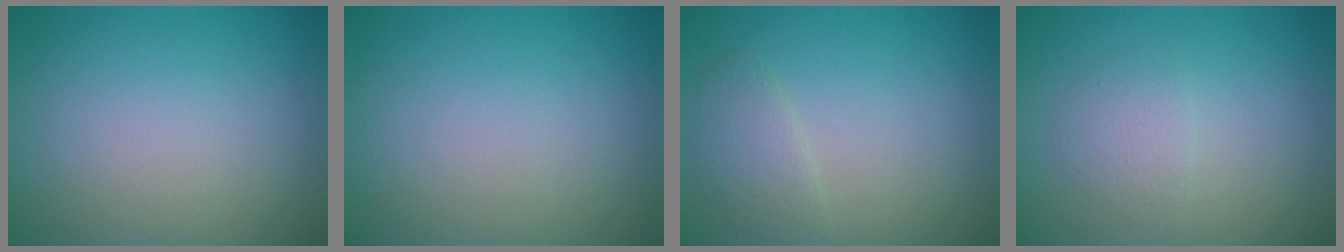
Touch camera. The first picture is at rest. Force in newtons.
{"total": 0.0}
{"total": 1.9, "press": 1.9, "slide": 0.1}
{"total": 1.6, "press": 1.6, "slide": 0.0}